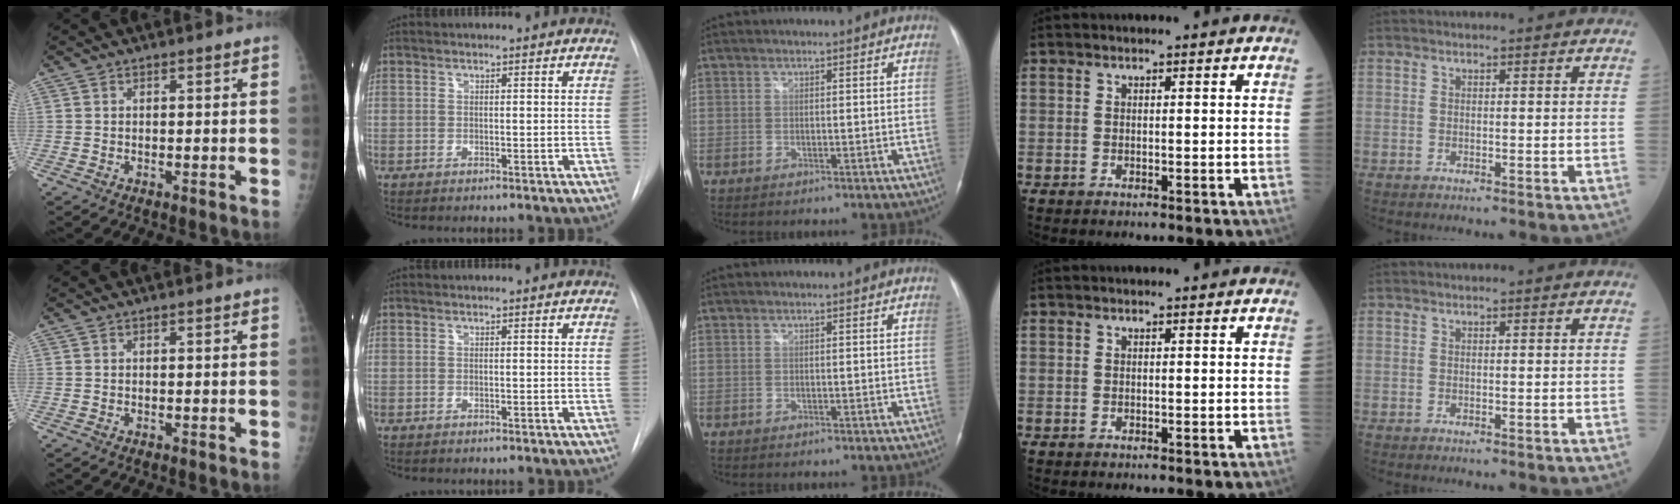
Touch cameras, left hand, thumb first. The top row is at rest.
{}